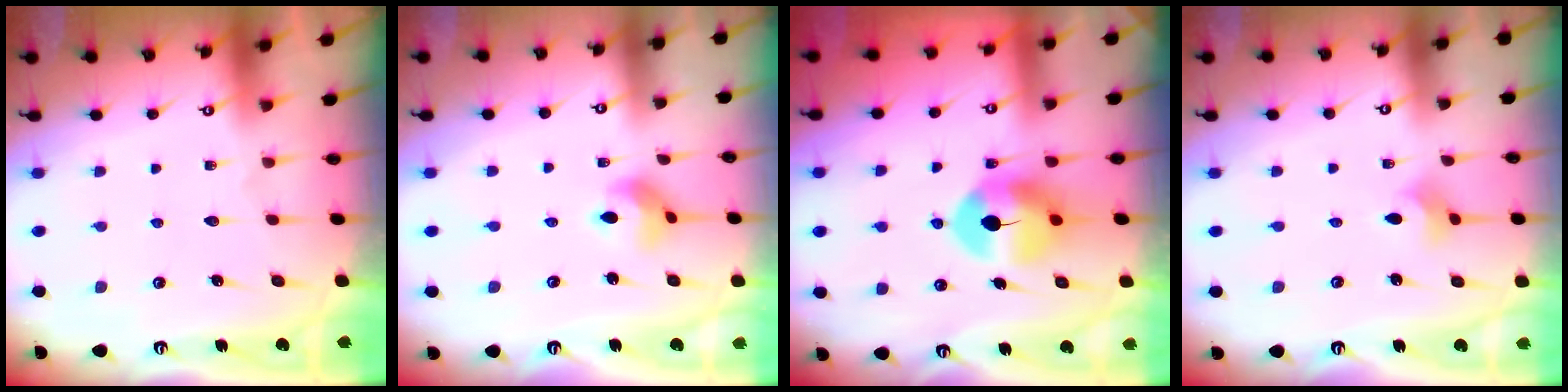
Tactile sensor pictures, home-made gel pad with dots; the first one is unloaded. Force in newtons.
{"total": 5.9, "press": 5.9, "slide": 0.7}
{"total": 9.1, "press": 9.1, "slide": 0.5}
{"total": 3.9, "press": 3.8, "slide": 0.5}